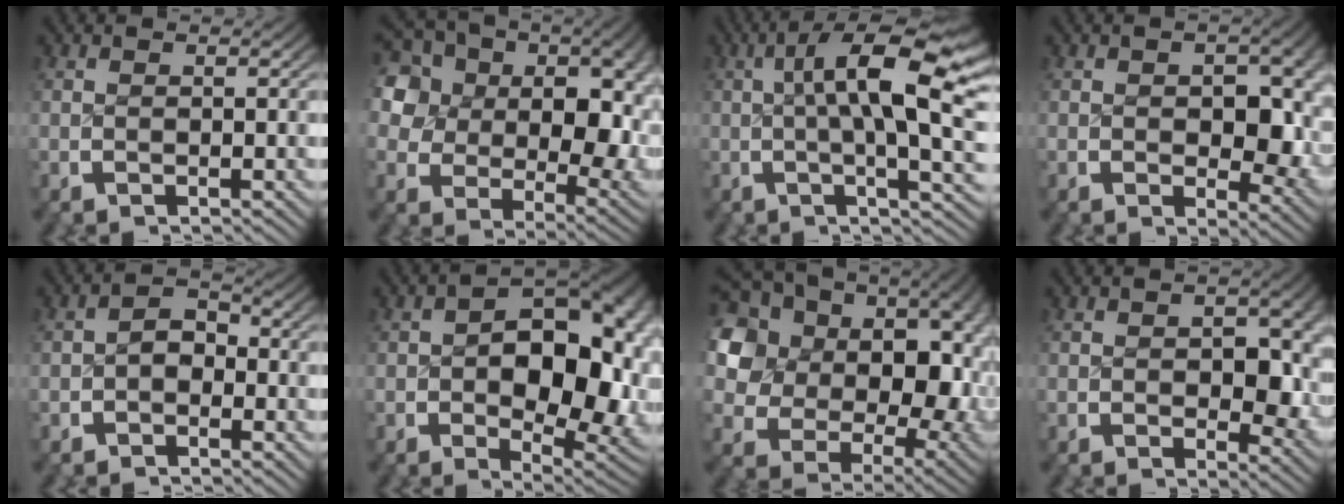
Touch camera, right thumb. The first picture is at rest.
{"total": 16.2, "force": [2.8, 11.6, 10.9], "torque": [-0.188, -0.040, 0.061]}
{"total": 11.0, "force": [1.7, 3.7, 10.2], "torque": [-0.131, 0.016, 0.016]}
{"total": 6.2, "force": [0.0, 4.0, 4.8], "torque": [-0.062, -0.035, 0.014]}
{"total": 2.9, "force": [-0.9, 2.1, 1.7], "torque": [-0.027, -0.009, -0.014]}
{"total": 13.3, "force": [-0.6, 7.8, 10.8], "torque": [-0.160, -0.043, 0.010]}
{"total": 20.3, "force": [3.8, 14.4, 13.7], "torque": [-0.242, -0.022, 0.064]}
{"total": 5.6, "force": [-0.1, 3.5, 4.3], "torque": [-0.052, -0.032, 0.009]}